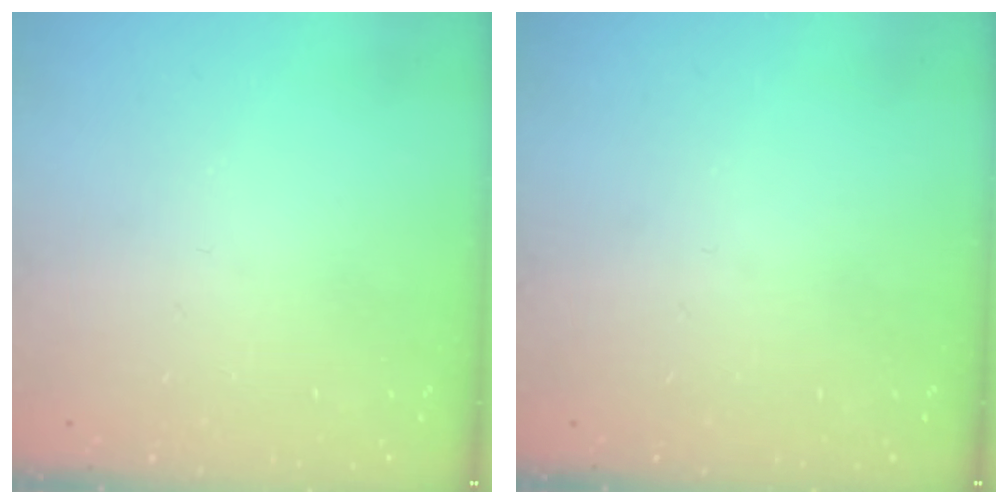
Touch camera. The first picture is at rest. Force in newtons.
{"total": 0.0}